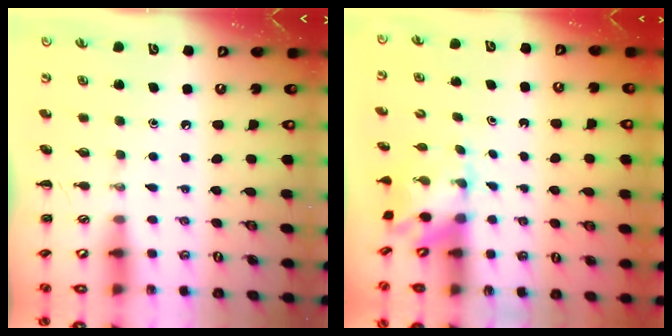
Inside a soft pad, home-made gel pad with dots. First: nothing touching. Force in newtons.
{"total": 3.2, "press": 3.1, "slide": 0.3}